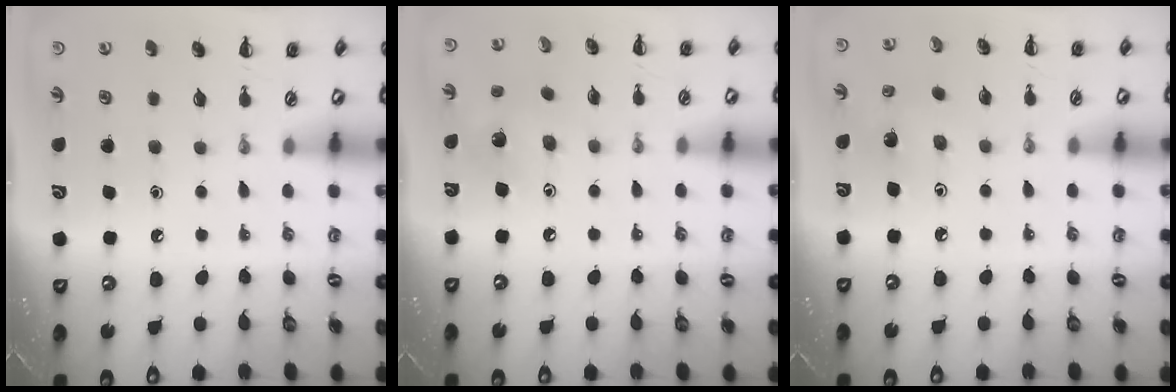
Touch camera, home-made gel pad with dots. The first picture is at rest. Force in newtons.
{"total": 4.7, "press": 4.6, "slide": 1.0}
{"total": 2.6, "press": 2.5, "slide": 0.8}